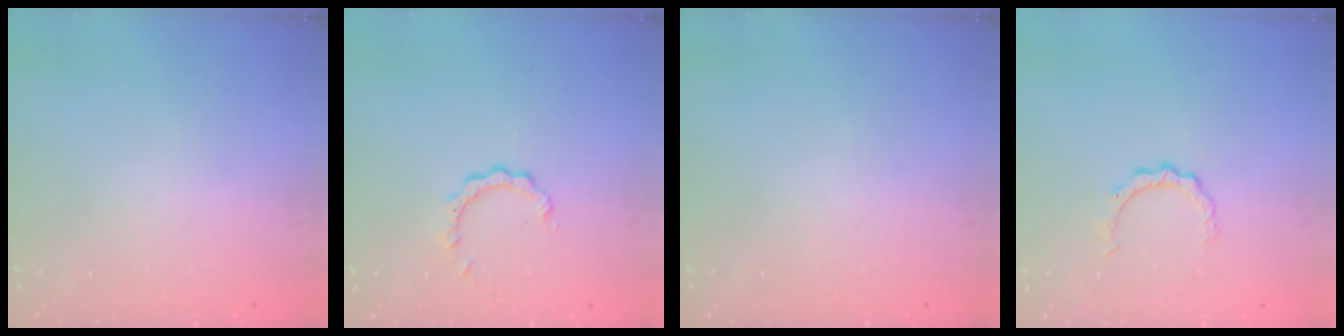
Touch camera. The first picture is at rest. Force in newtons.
{"total": 3.2, "press": 3.2, "slide": 0.2}
{"total": 0.0}
{"total": 2.9, "press": 2.9, "slide": 0.2}